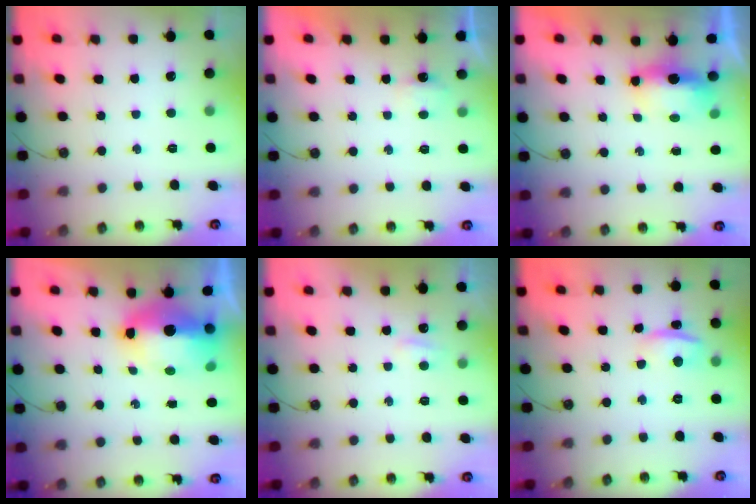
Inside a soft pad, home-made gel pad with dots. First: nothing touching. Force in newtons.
{"total": 3.0, "press": 2.9, "slide": 0.5}
{"total": 7.0, "press": 6.1, "slide": 3.3}
{"total": 12.7, "press": 12.6, "slide": 1.6}
{"total": 3.2, "press": 3.2, "slide": 0.5}
{"total": 3.4, "press": 2.7, "slide": 2.1}